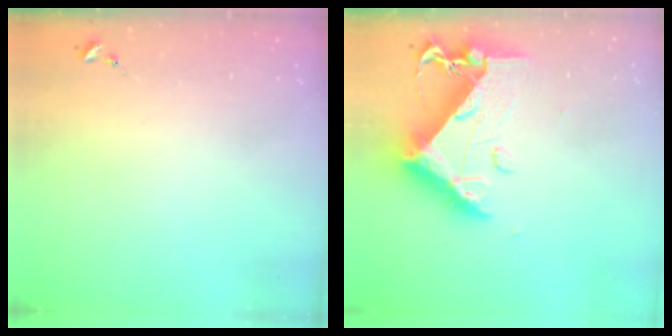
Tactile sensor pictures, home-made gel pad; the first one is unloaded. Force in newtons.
{"total": 13.1, "press": 13.1, "slide": 1.4}